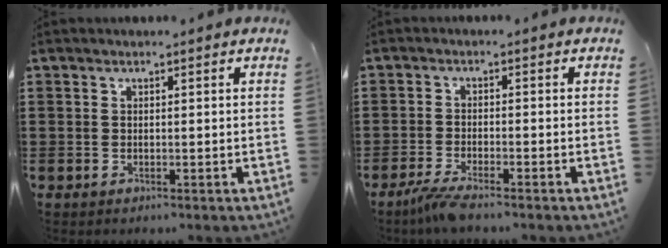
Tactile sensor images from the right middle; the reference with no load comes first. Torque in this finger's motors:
{"motor_torque": [1.07, 0.20, 0.05, 0.08]}